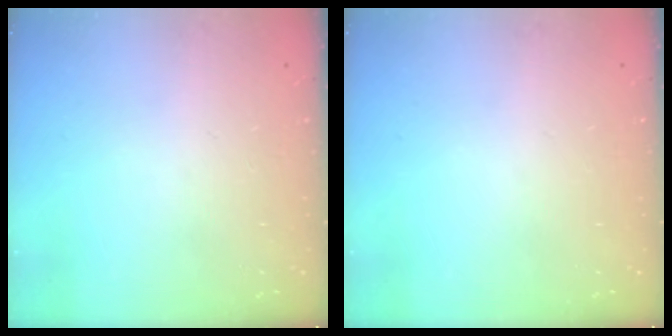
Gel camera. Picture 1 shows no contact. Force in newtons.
{"total": 0.0}